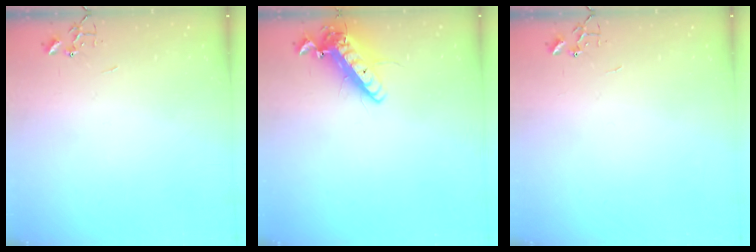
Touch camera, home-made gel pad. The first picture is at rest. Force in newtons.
{"total": 14.3, "press": 14.1, "slide": 2.6}
{"total": 0.0}